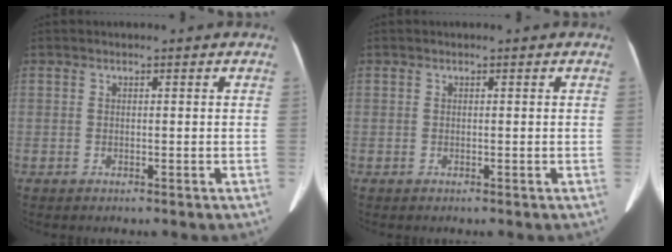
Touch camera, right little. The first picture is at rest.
{"total": 0.0}